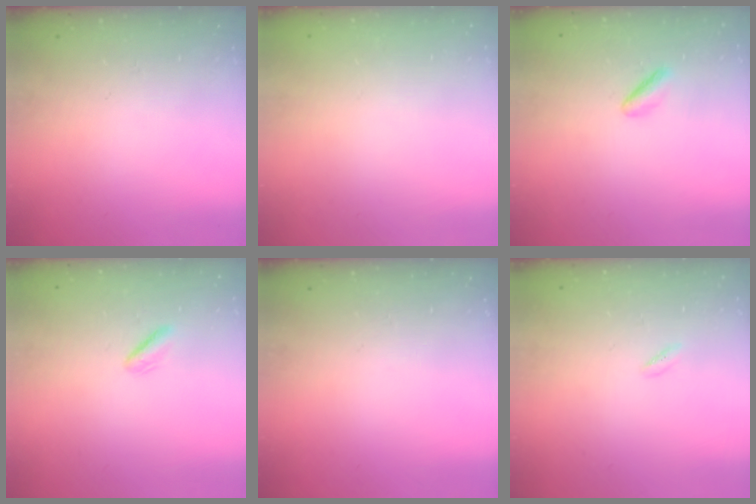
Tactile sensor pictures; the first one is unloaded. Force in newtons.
{"total": 2.0, "press": 2.0, "slide": 0.1}
{"total": 2.1, "press": 2.0, "slide": 0.6}
{"total": 0.8, "press": 0.4, "slide": 0.6}
{"total": 0.0}
{"total": 0.9, "press": 0.8, "slide": 0.5}